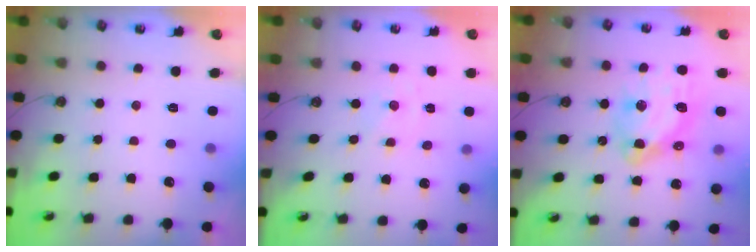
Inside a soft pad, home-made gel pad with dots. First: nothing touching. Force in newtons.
{"total": 0.0}
{"total": 14.6, "press": 14.5, "slide": 1.5}